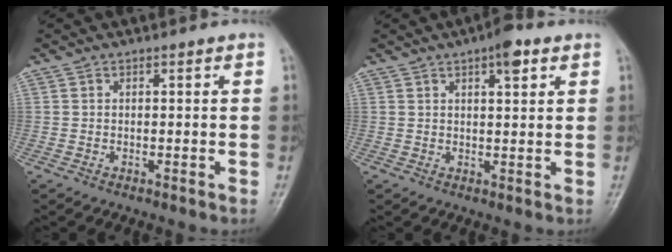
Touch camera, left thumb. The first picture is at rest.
{"total": 4.9, "force": [2.6, 1.7, 3.8], "torque": [-0.044, -0.006, 0.034]}